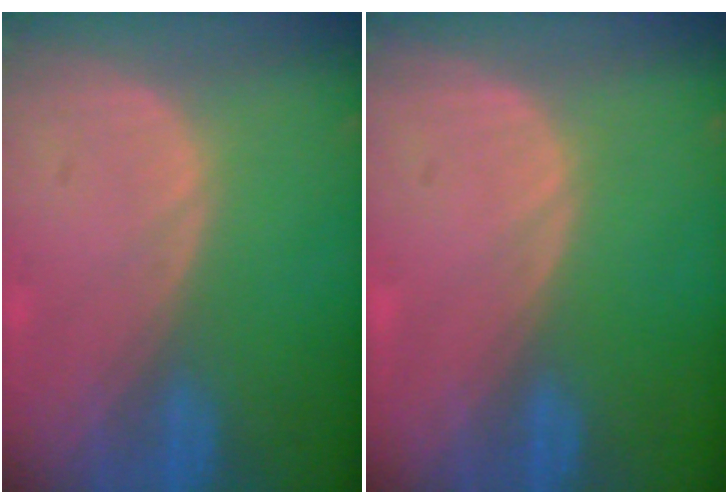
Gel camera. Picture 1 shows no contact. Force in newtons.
{"total": 0.0}